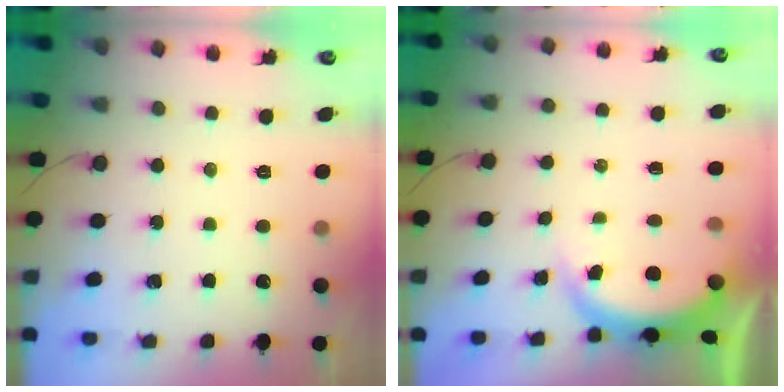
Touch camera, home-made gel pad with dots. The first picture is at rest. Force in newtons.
{"total": 4.7, "press": 4.5, "slide": 1.3}